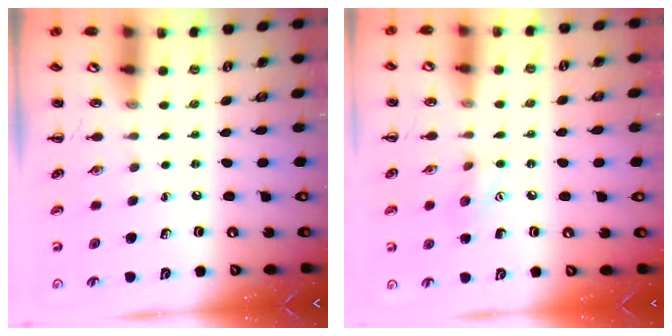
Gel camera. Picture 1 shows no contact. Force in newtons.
{"total": 7.0, "press": 6.7, "slide": 1.8}